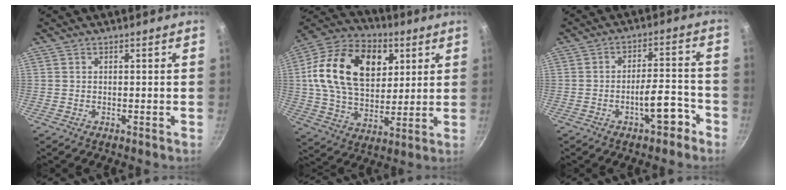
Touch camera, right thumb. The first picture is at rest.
{"total": 23.1, "force": [6.4, 15.3, 16.1], "torque": [-0.256, -0.001, 0.101]}
{"total": 7.3, "force": [-4.1, 2.3, 5.5], "torque": [-0.067, 0.042, -0.053]}